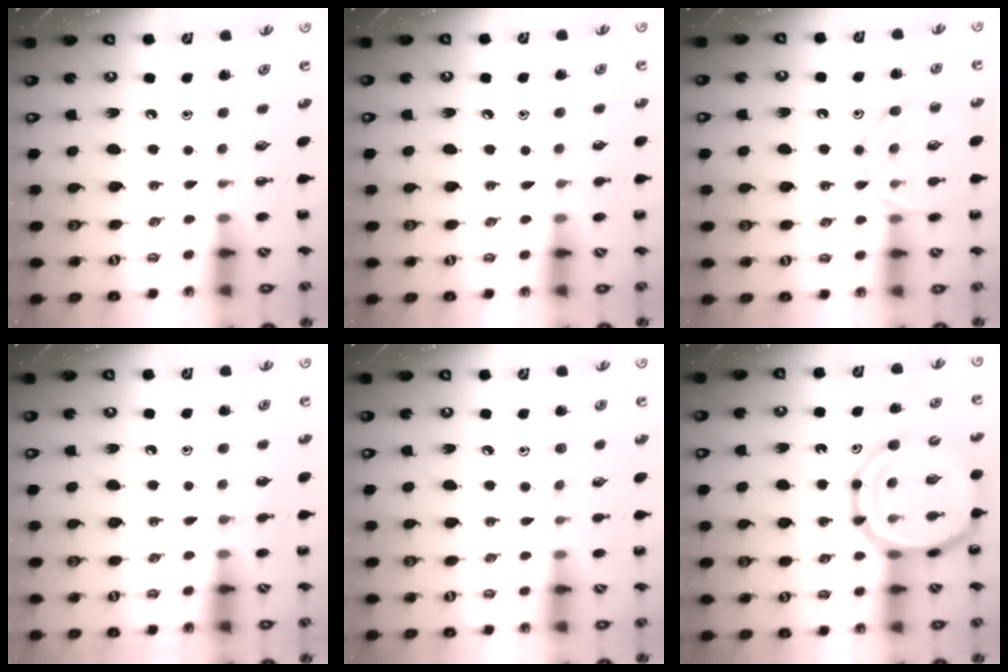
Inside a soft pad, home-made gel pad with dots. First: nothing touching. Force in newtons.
{"total": 4.4, "press": 4.1, "slide": 1.5}
{"total": 13.1, "press": 13.0, "slide": 1.4}
{"total": 4.0, "press": 3.8, "slide": 1.4}
{"total": 7.6, "press": 7.2, "slide": 2.6}
{"total": 17.5, "press": 17.0, "slide": 4.2}